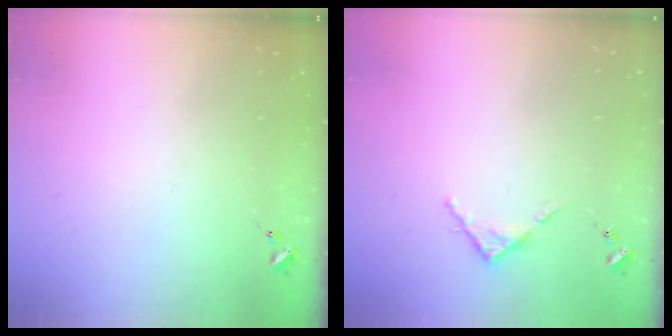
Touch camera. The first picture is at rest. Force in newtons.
{"total": 3.8, "press": 3.8, "slide": 0.3}